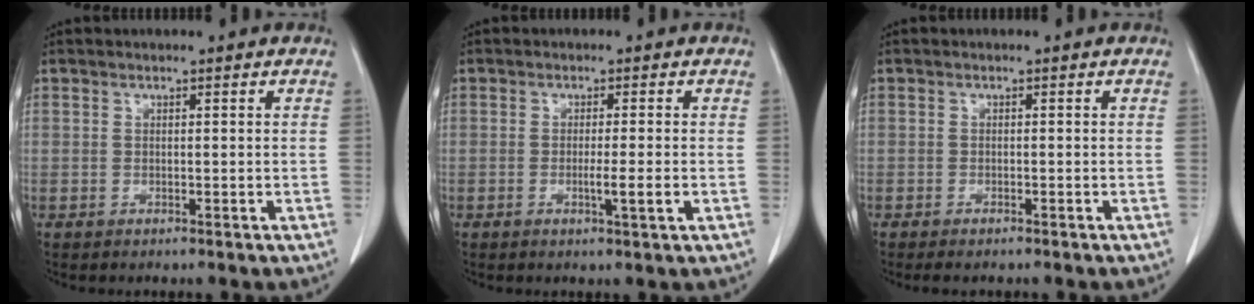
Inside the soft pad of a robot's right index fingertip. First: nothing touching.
{"total": 3.1, "force": [-0.8, -0.3, 3.0], "torque": [-0.049, -0.007, -0.013]}
{"total": 1.3, "force": [-1.1, 0.3, 0.6], "torque": [-0.010, -0.002, -0.014]}